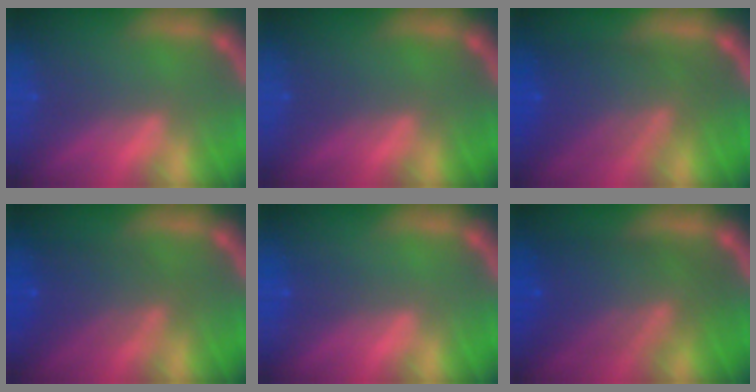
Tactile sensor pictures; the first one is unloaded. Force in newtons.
{"total": 0.0}
{"total": 7.6}
{"total": 5.0}
{"total": 1.0}
{"total": 8.5}